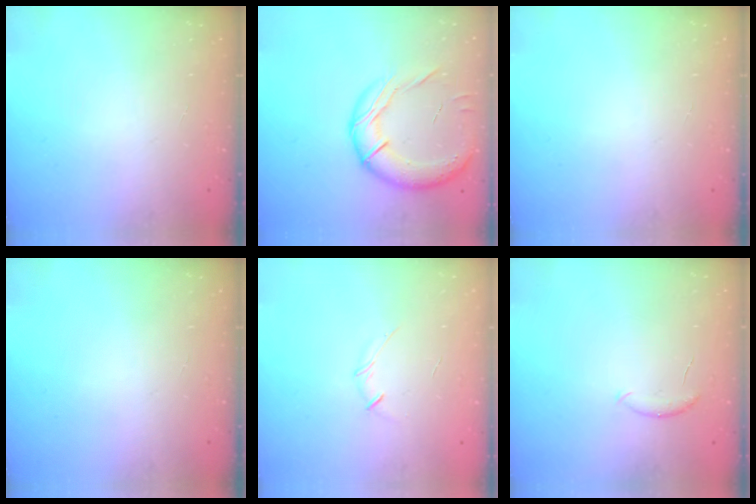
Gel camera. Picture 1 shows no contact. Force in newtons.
{"total": 17.8, "press": 17.6, "slide": 2.9}
{"total": 0.0}
{"total": 0.0}
{"total": 3.5, "press": 3.3, "slide": 1.0}
{"total": 6.2, "press": 6.1, "slide": 0.9}